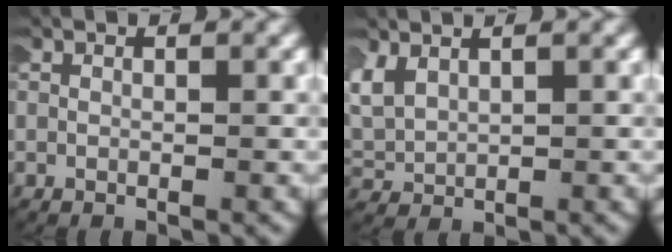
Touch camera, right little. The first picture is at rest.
{"total": 3.7, "force": [1.2, 2.9, 1.9], "torque": [-0.066, -0.005, 0.032]}